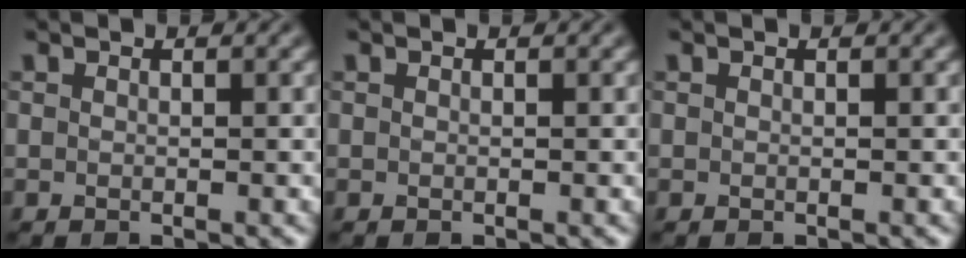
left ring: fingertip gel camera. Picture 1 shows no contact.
{"total": 0.0}
{"total": 0.0}